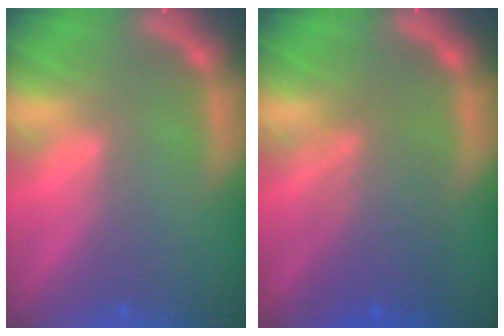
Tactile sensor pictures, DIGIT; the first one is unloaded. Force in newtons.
{"total": 5.5}